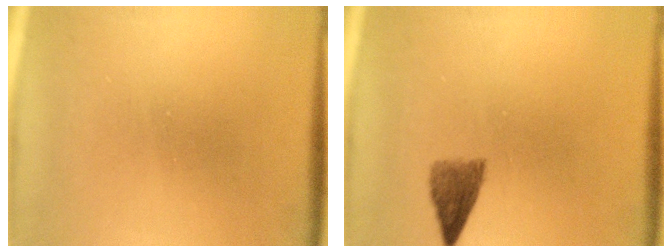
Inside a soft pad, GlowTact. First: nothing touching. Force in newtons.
{"total": 3.0}